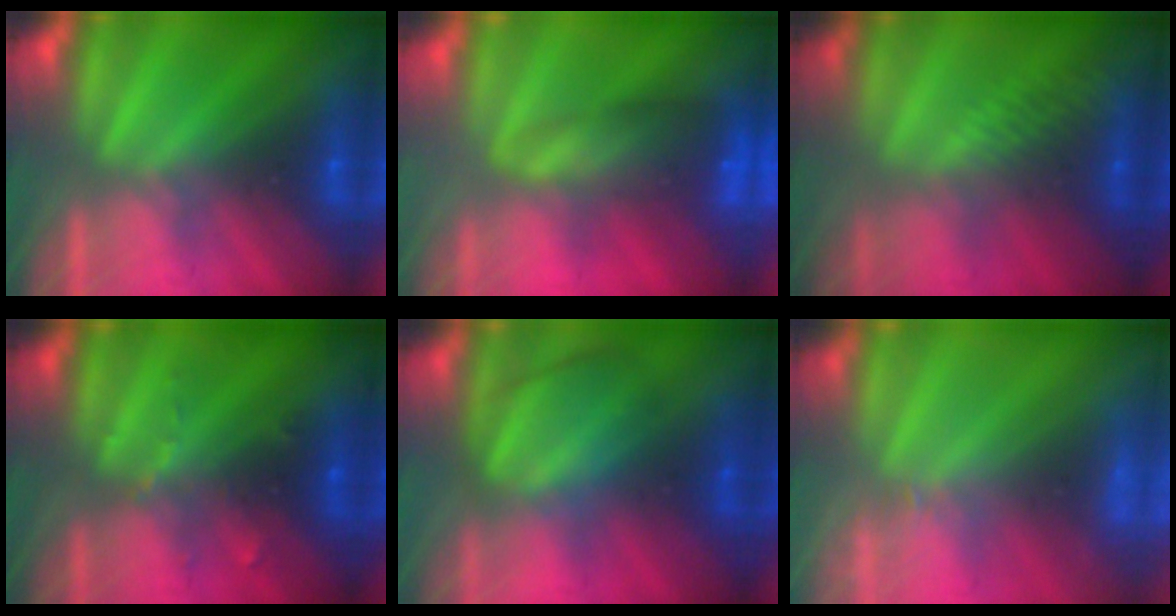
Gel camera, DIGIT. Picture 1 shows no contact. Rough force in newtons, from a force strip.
{"total": 7.2}
{"total": 2.9}
{"total": 2.8}
{"total": 2.9}
{"total": 2.4}